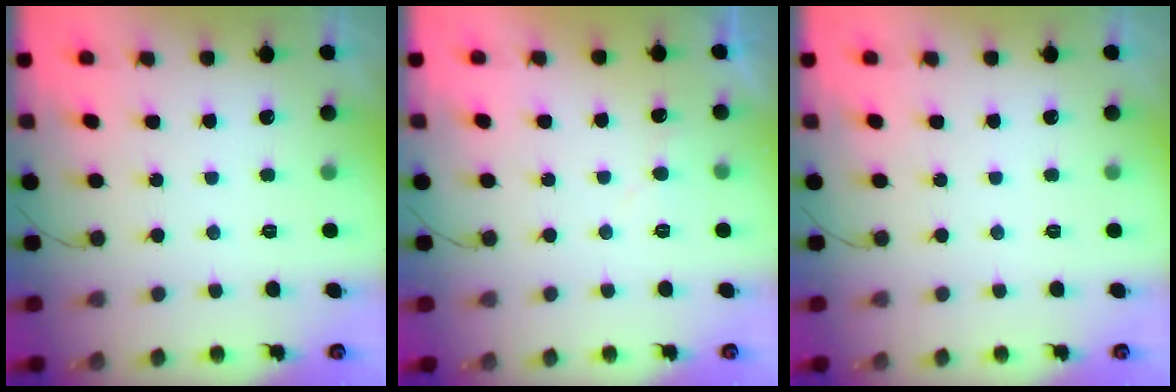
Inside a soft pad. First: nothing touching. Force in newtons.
{"total": 3.9, "press": 3.8, "slide": 0.3}
{"total": 0.0}